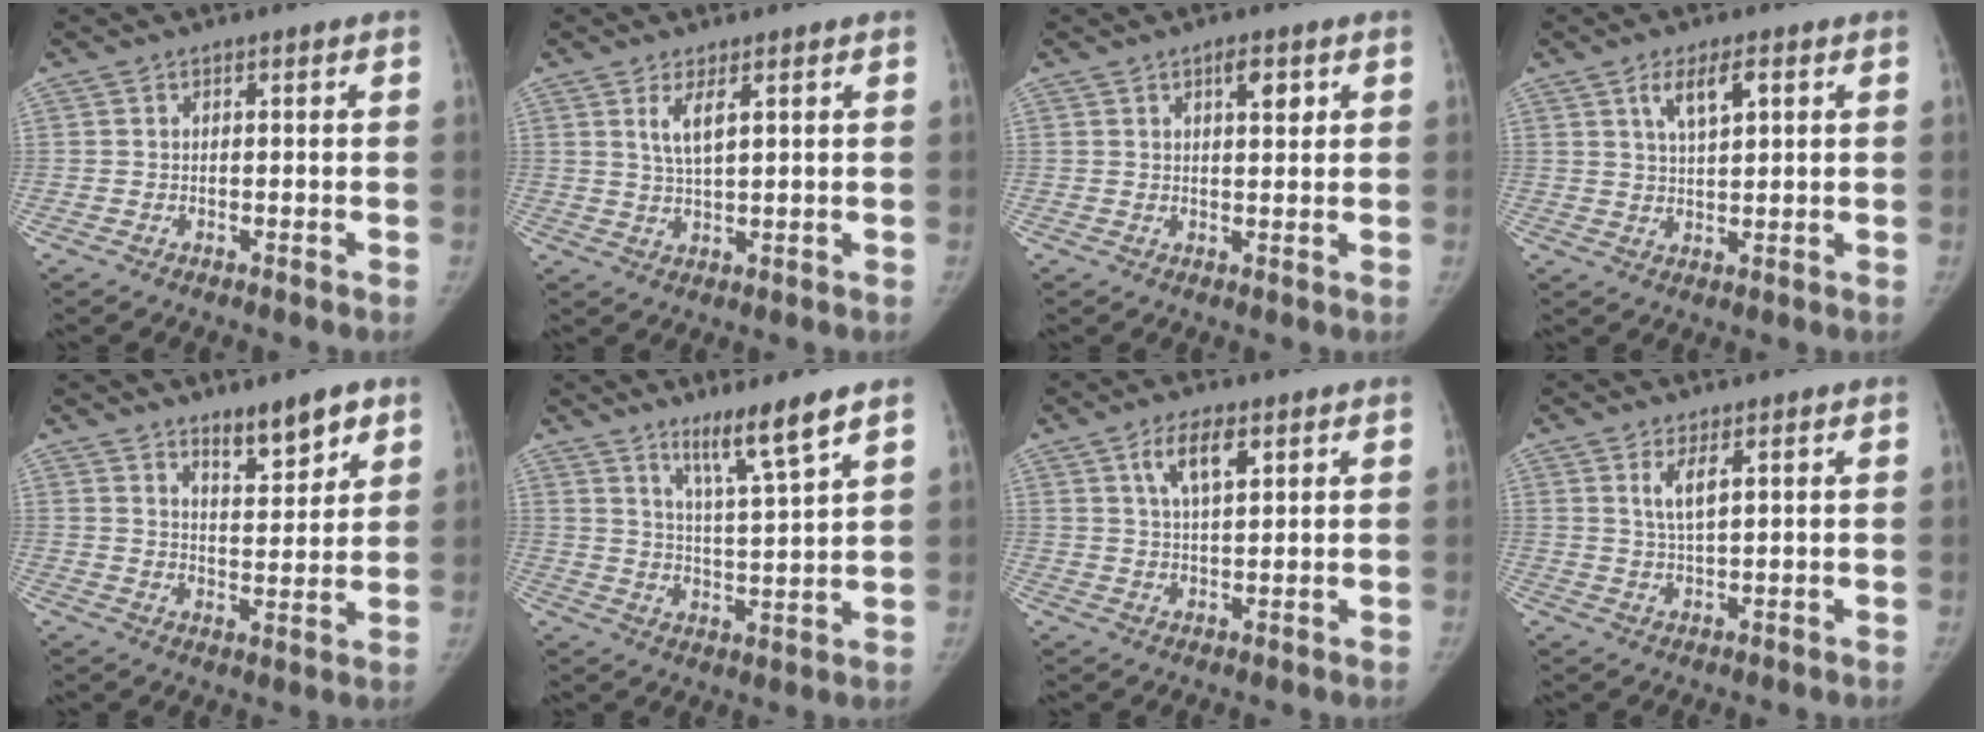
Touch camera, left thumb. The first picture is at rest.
{"total": 3.9, "force": [1.8, 0.9, 3.4], "torque": [-0.067, -0.015, 0.040]}
{"total": 3.6, "force": [1.7, 1.3, 2.9], "torque": [-0.035, -0.007, 0.025]}
{"total": 5.7, "force": [2.6, 2.1, 4.6], "torque": [-0.078, -0.005, 0.049]}
{"total": 7.9, "force": [5.7, 2.1, 5.1], "torque": [-0.061, -0.043, 0.091]}
{"total": 9.0, "force": [6.4, -0.2, 6.2], "torque": [-0.105, -0.051, 0.117]}
{"total": 6.4, "force": [3.2, 2.5, 5.0], "torque": [-0.083, -0.009, 0.059]}
{"total": 3.7, "force": [1.7, 0.9, 3.1], "torque": [-0.062, -0.014, 0.036]}